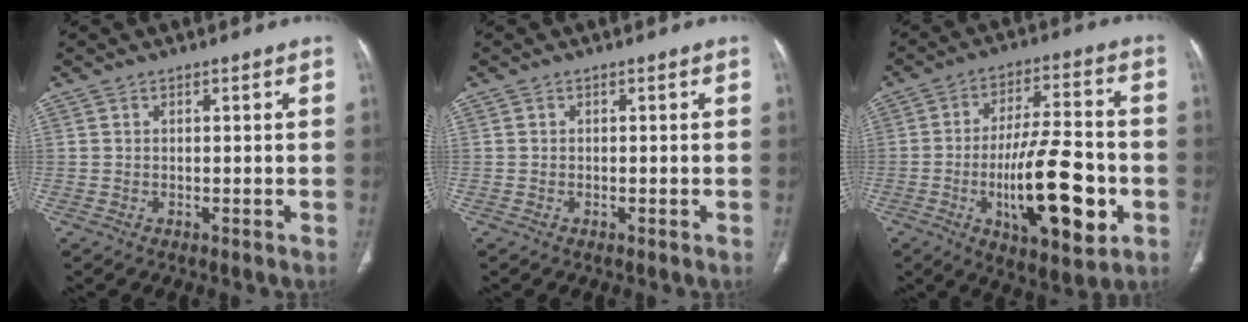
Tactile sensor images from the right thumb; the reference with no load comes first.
{"total": 0.0}
{"total": 19.6, "force": [-5.3, 7.0, 17.5], "torque": [-0.265, 0.021, -0.077]}